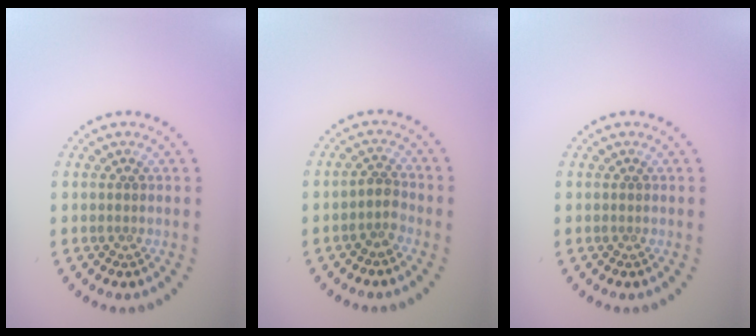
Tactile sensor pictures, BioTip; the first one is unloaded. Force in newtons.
{"total": 1.7, "press": 1.3, "slide": 1.1}
{"total": 0.0}